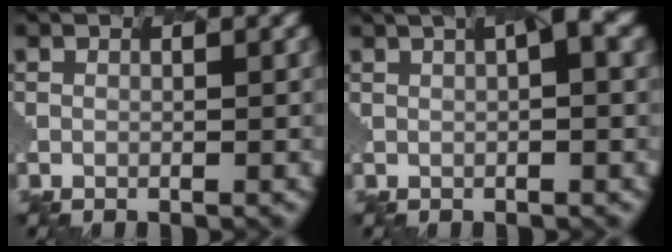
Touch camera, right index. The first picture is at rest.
{"total": 3.4, "force": [1.1, 0.5, 3.1], "torque": [-0.047, 0.019, 0.015]}